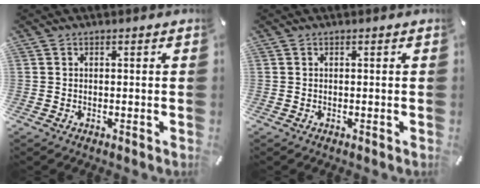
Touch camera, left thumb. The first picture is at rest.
{"total": 0.0}